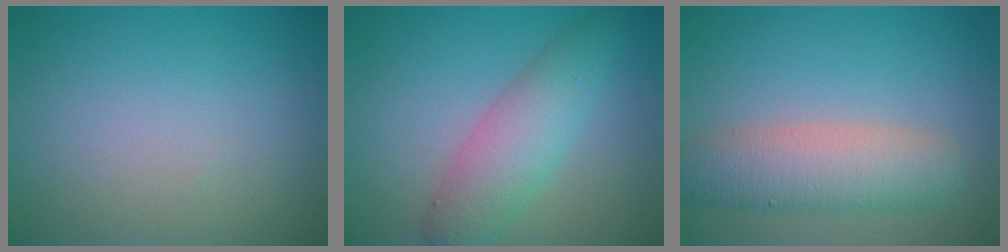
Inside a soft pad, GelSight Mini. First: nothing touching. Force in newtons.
{"total": 4.9, "press": 4.9, "slide": 0.1}
{"total": 5.6, "press": 5.6, "slide": 0.3}